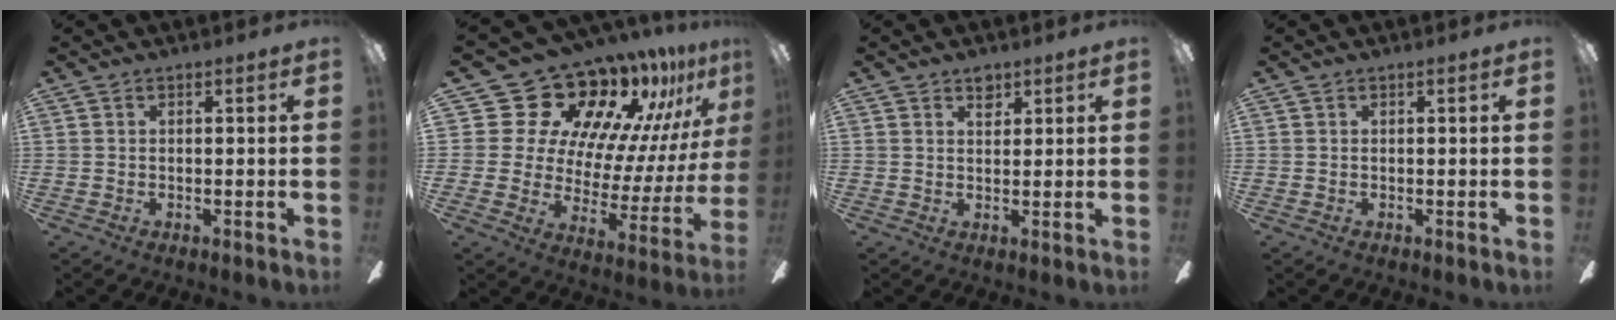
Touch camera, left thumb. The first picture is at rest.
{"total": 22.3, "force": [17.1, 11.7, 8.1], "torque": [-0.124, -0.135, 0.317]}
{"total": 2.9, "force": [2.1, 1.6, 1.2], "torque": [-0.002, -0.009, 0.033]}
{"total": 0.0}